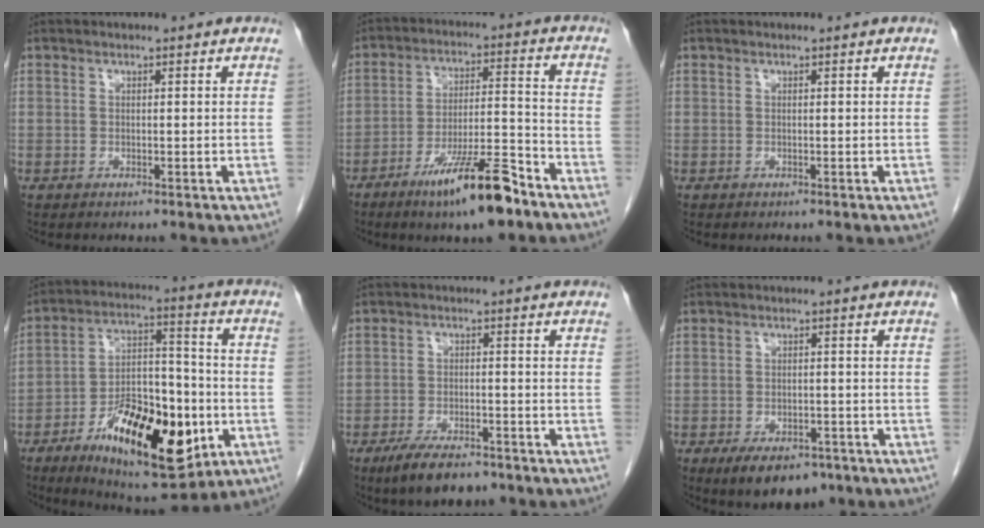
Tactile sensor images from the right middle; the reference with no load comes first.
{"total": 12.6, "force": [-8.4, 1.6, 9.2], "torque": [-0.156, -0.009, -0.141]}
{"total": 0.0}
{"total": 20.2, "force": [-7.9, 7.2, 17.1], "torque": [-0.286, 0.000, -0.116]}
{"total": 7.2, "force": [-5.3, 2.6, 4.1], "torque": [-0.074, -0.006, -0.087]}
{"total": 8.1, "force": [-5.5, 4.1, 4.3], "torque": [-0.061, -0.001, -0.079]}